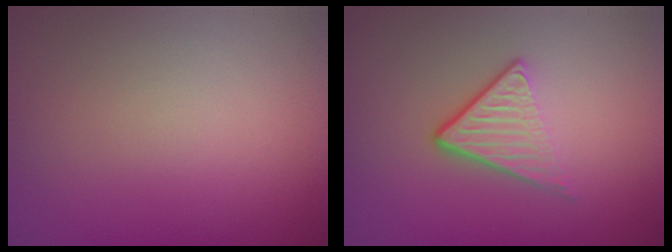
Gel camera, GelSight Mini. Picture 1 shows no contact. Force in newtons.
{"total": 3.6, "press": 2.4, "slide": 2.6}